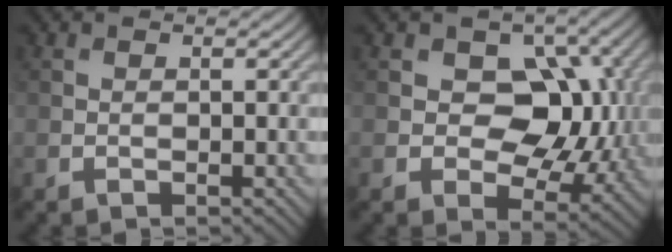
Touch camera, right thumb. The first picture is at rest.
{"total": 9.8, "force": [1.1, 7.0, 6.8], "torque": [-0.089, -0.009, 0.005]}